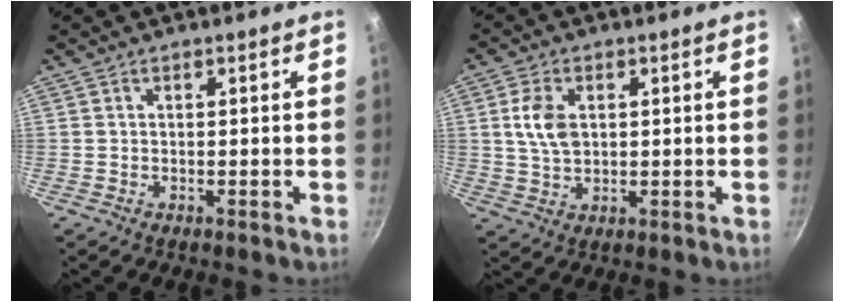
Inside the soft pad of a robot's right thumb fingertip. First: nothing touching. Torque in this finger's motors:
{"motor_torque": [-0.03, 0.42, 0.48, 0.36, 0.00]}